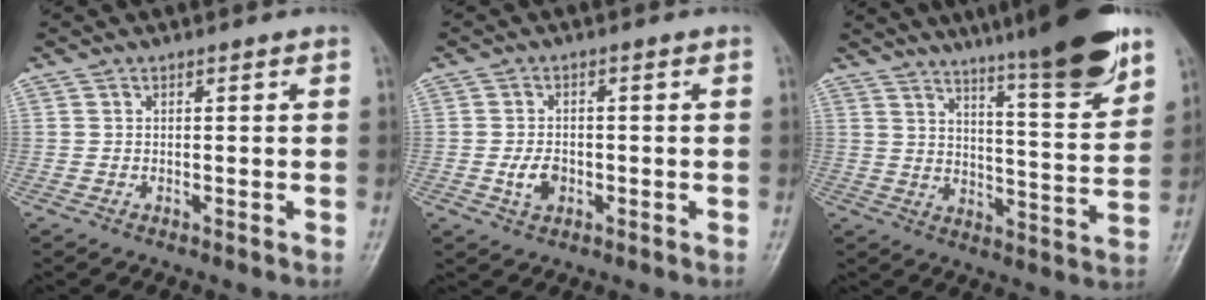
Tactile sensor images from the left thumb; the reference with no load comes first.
{"total": 3.4, "force": [-0.9, 2.3, 2.3], "torque": [-0.036, 0.003, -0.010]}
{"total": 19.2, "force": [14.5, 1.9, 12.4], "torque": [-0.156, -0.073, 0.210]}